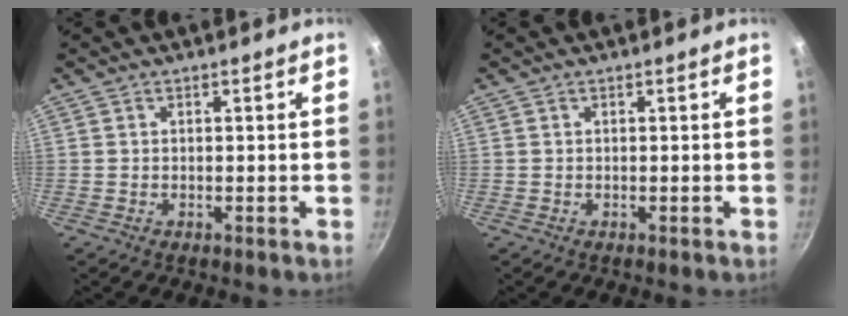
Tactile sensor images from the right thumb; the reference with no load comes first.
{"total": 0.0}